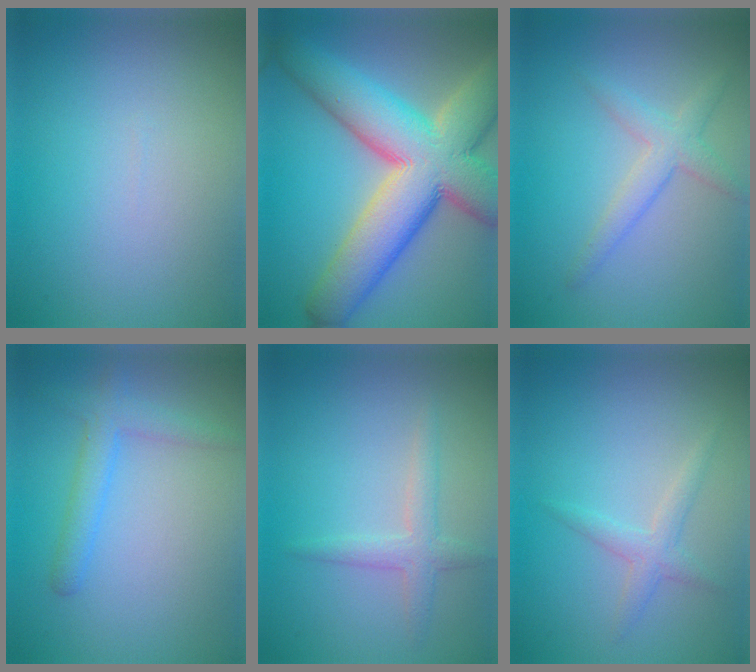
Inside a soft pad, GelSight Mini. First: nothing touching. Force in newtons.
{"total": 14.2, "press": 14.1, "slide": 1.1}
{"total": 2.2, "press": 2.2, "slide": 0.2}
{"total": 2.7, "press": 2.7, "slide": 0.1}
{"total": 2.1, "press": 2.1, "slide": 0.0}
{"total": 1.8, "press": 1.8, "slide": 0.1}